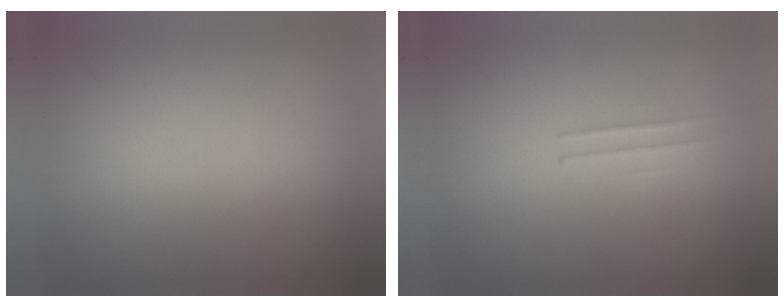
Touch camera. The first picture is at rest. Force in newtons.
{"total": 1.3}